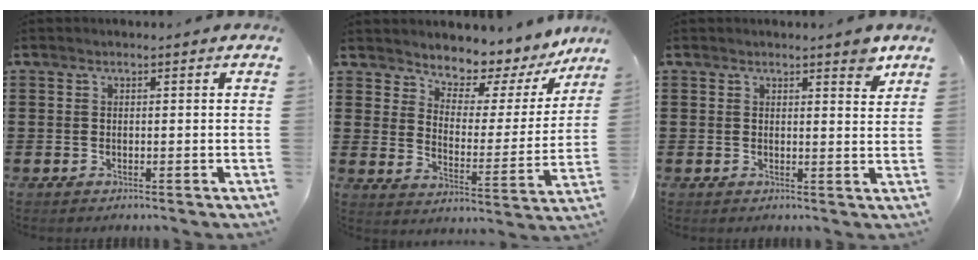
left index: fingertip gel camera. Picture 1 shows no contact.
{"total": 5.0, "force": [4.6, 1.9, 0.6], "torque": [-0.030, -0.047, 0.070]}
{"total": 2.9, "force": [2.5, 0.4, 1.5], "torque": [-0.019, -0.005, 0.042]}